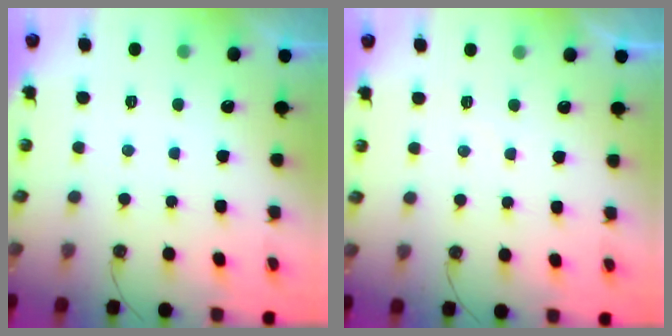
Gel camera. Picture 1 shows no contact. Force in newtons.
{"total": 2.0, "press": 2.0, "slide": 0.3}